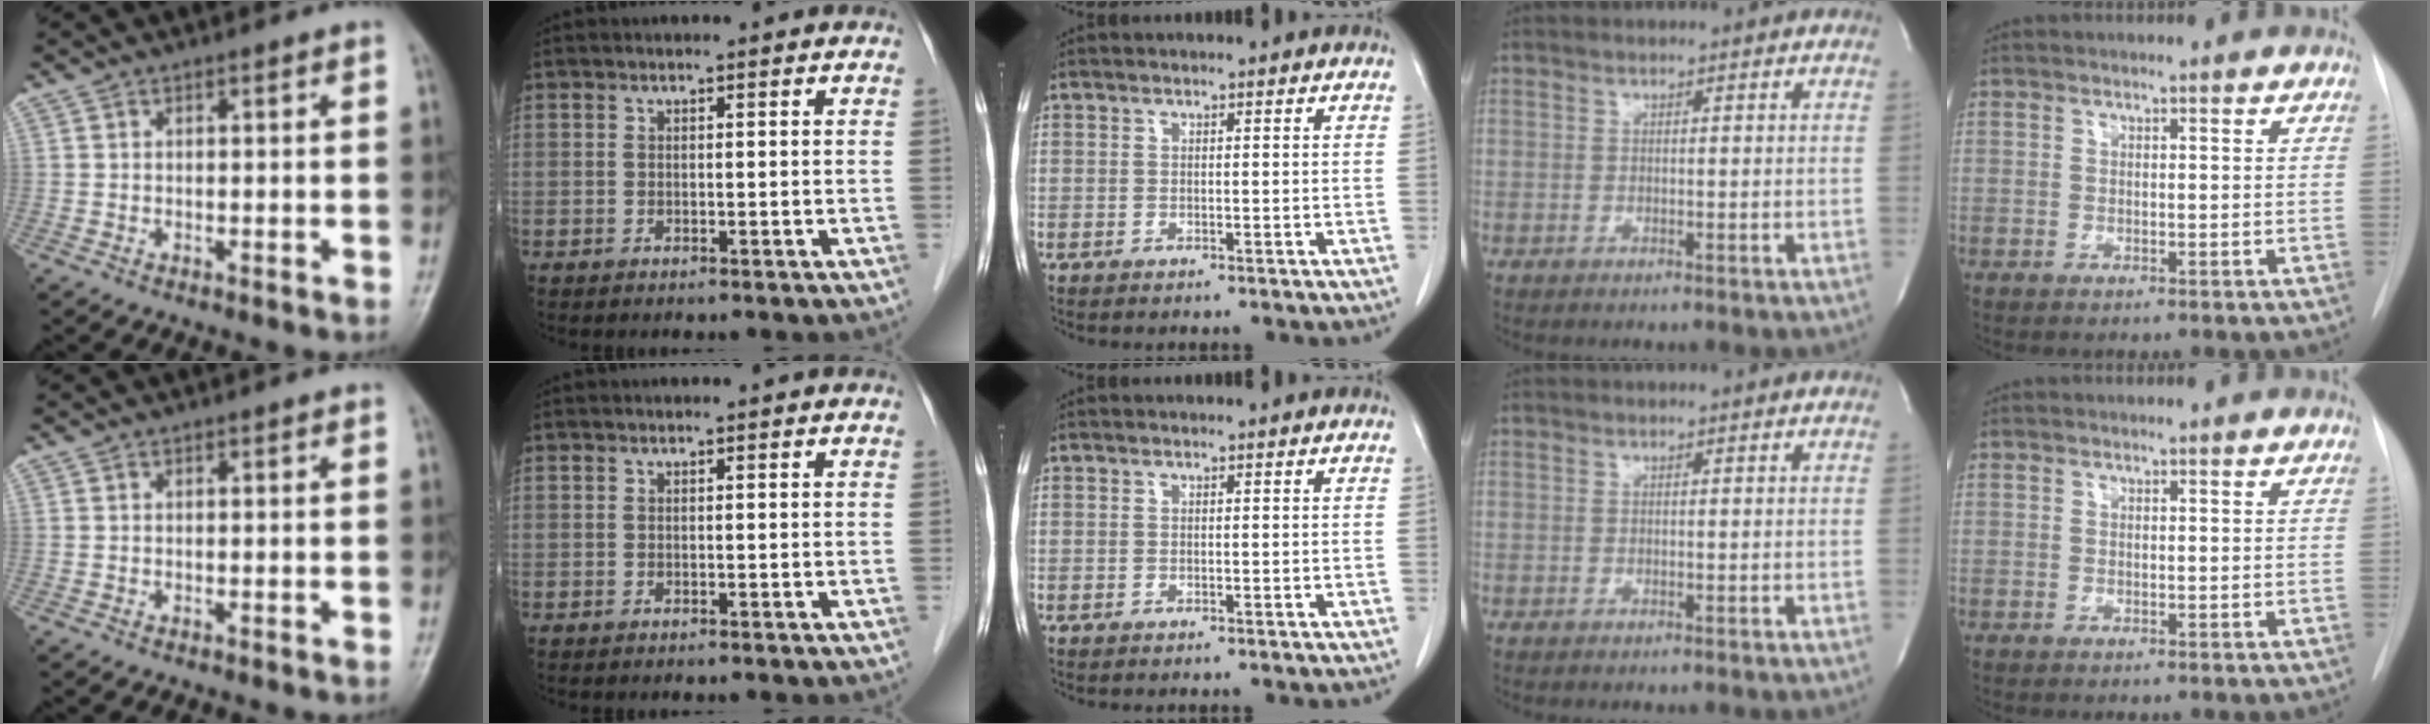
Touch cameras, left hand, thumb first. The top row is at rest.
{}